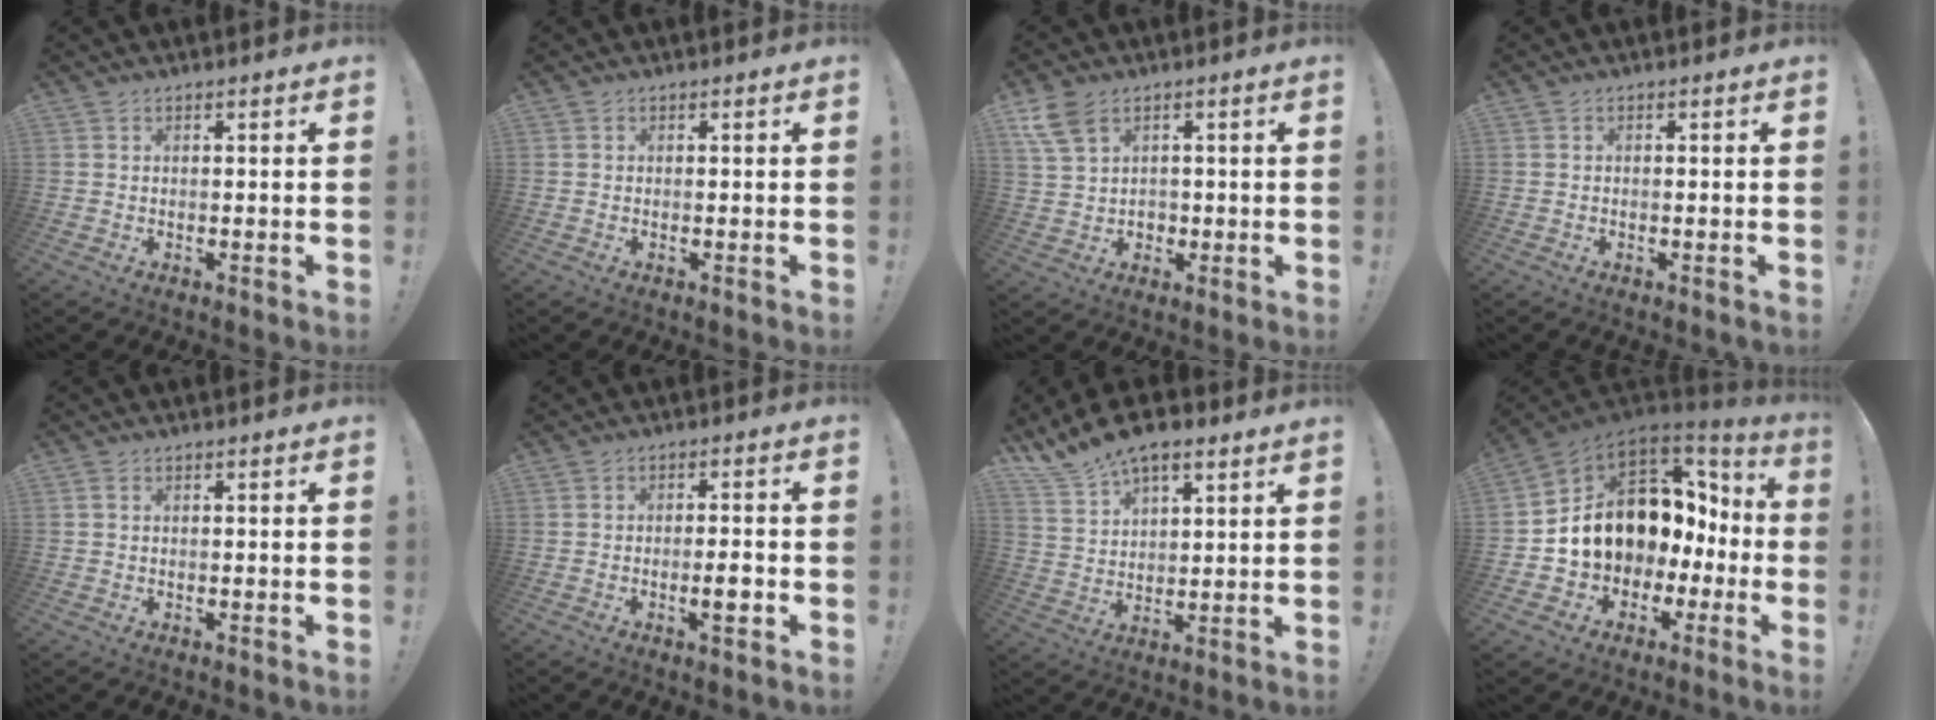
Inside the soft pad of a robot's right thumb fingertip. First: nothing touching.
{"total": 0.0}
{"total": 9.2, "force": [4.0, 6.7, 4.9], "torque": [-0.112, -0.008, 0.079]}
{"total": 0.0}
{"total": 0.6, "force": [0.0, 0.1, 0.6], "torque": [-0.015, 0.002, 0.001]}
{"total": 5.3, "force": [-1.9, 1.0, 4.8], "torque": [-0.059, -0.003, -0.034]}
{"total": 9.8, "force": [8.1, 3.7, 4.1], "torque": [-0.094, -0.043, 0.156]}
{"total": 15.4, "force": [3.5, 12.0, 9.0], "torque": [-0.122, -0.024, 0.100]}